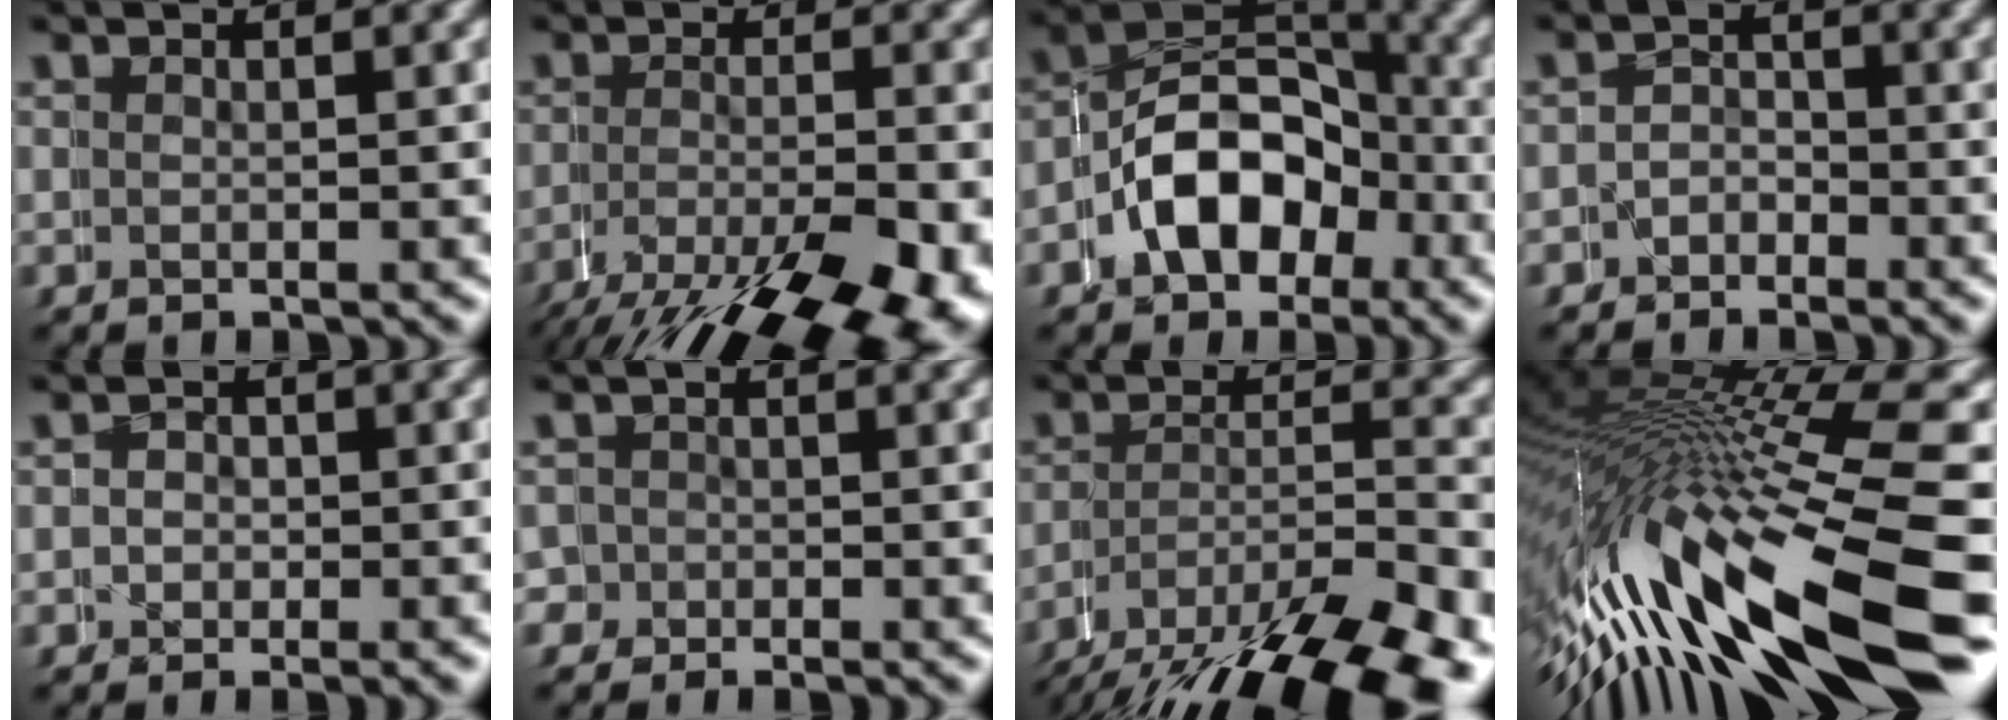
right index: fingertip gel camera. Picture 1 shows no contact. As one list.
[{"total": 9.2, "force": [-3.8, 3.7, 7.5], "torque": [-0.118, -0.034, -0.044]}, {"total": 7.4, "force": [-2.0, 5.8, 4.2], "torque": [-0.083, -0.013, -0.038]}, {"total": 2.2, "force": [-1.5, 0.7, -1.5], "torque": [0.027, -0.007, -0.034]}, {"total": 1.4, "force": [-0.7, 0.3, -1.2], "torque": [0.018, -0.008, -0.016]}, {"total": 2.6, "force": [-0.8, 2.4, -0.4], "torque": [-0.012, -0.011, -0.020]}, {"total": 8.0, "force": [-4.8, 3.0, 5.6], "torque": [-0.089, -0.026, -0.068]}, {"total": 14.2, "force": [-3.9, 6.6, 12.0], "torque": [-0.239, -0.019, -0.057]}]